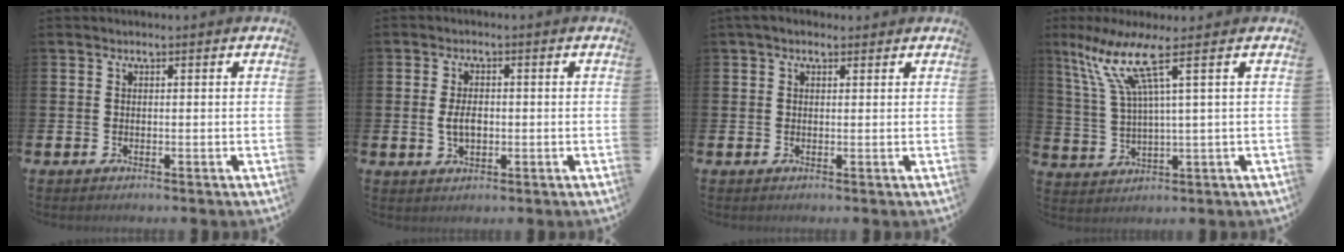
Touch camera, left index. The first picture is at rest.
{"total": 3.2, "force": [0.0, 1.8, 2.6], "torque": [-0.039, 0.001, -0.005]}
{"total": 1.8, "force": [1.3, 1.0, 0.9], "torque": [-0.007, 0.006, 0.020]}
{"total": 10.4, "force": [5.4, 1.3, 8.7], "torque": [-0.191, -0.012, 0.089]}